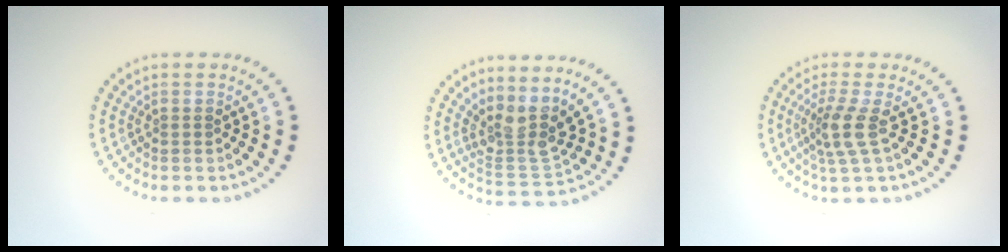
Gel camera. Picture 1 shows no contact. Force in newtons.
{"total": 3.6, "press": 2.8, "slide": 2.3}
{"total": 2.8, "press": 2.1, "slide": 1.8}